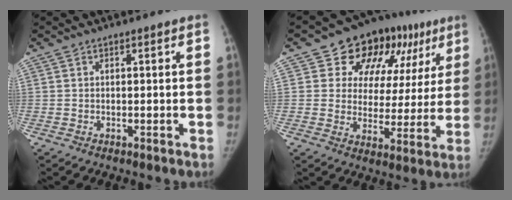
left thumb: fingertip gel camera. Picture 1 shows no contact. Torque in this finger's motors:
{"motor_torque": [-0.05, 0.08, -0.02, 0.01, 0.05]}